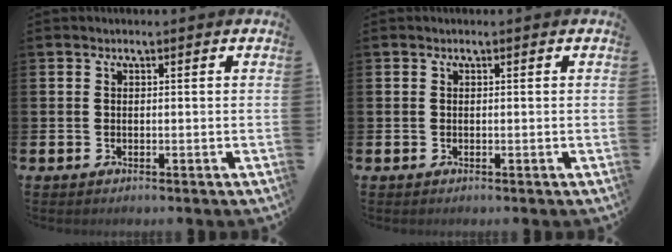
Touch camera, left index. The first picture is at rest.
{"total": 0.0}